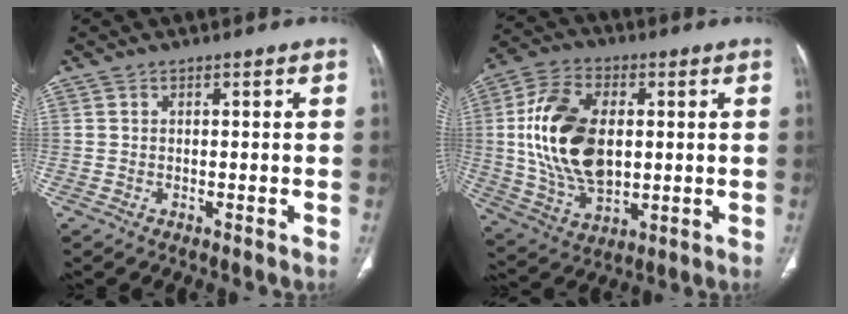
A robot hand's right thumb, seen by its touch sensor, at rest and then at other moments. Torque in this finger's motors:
{"motor_torque": [0.94, 0.99, 1.12, 0.58, 0.49]}